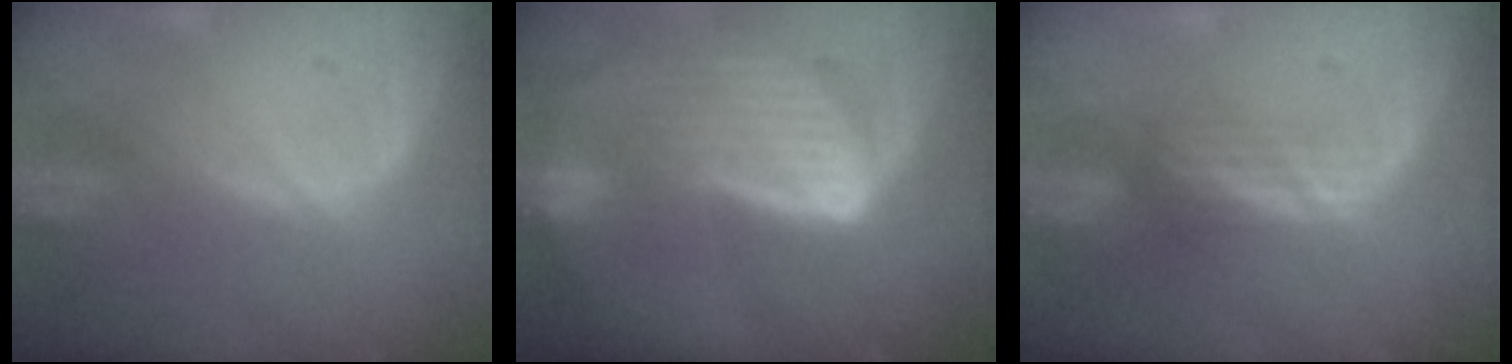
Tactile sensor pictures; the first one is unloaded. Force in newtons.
{"total": 9.3, "press": 8.1, "slide": 4.6}
{"total": 2.3, "press": 2.2, "slide": 0.5}